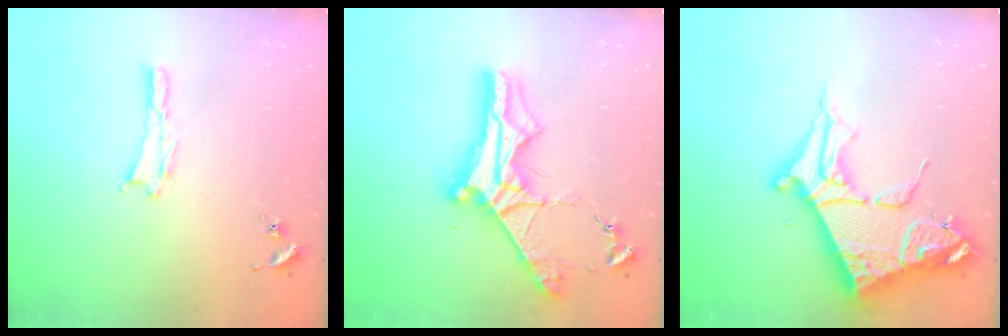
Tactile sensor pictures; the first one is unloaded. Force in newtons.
{"total": 9.4, "press": 9.4, "slide": 1.0}
{"total": 10.4, "press": 10.4, "slide": 1.1}